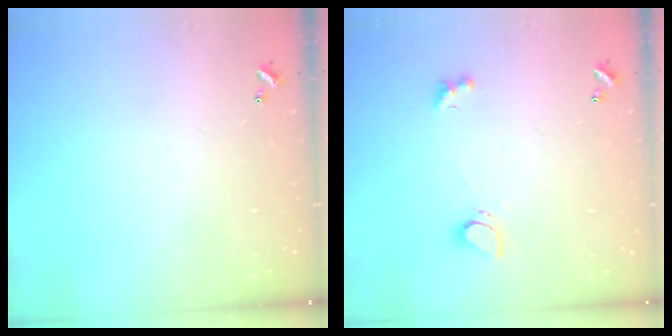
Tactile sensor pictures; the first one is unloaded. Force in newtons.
{"total": 2.1, "press": 2.0, "slide": 0.7}